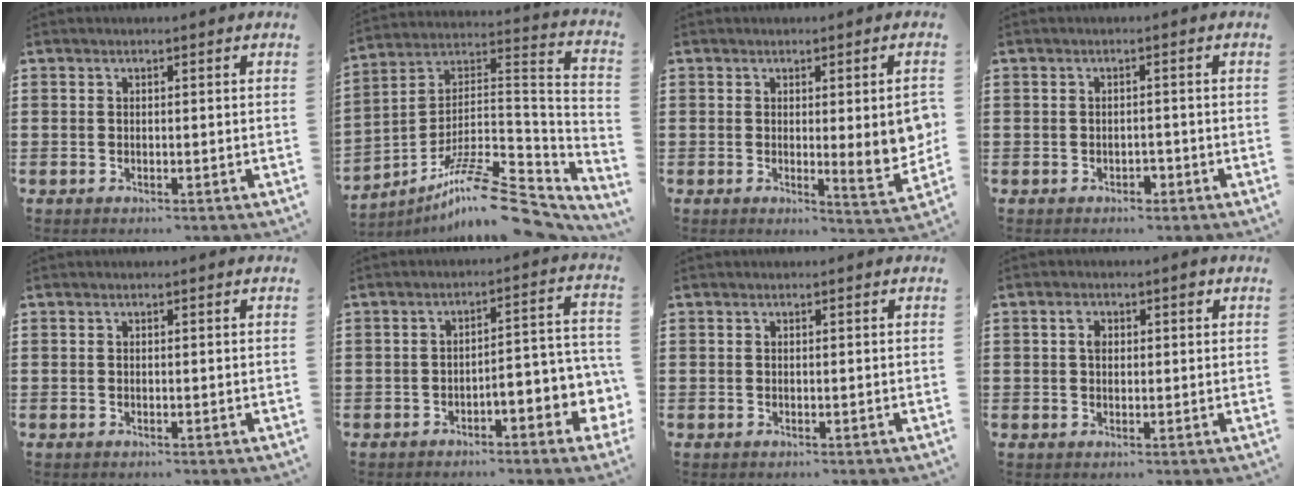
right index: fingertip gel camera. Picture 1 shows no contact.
{"total": 13.3, "force": [-10.0, 2.5, 8.4], "torque": [-0.140, 0.018, -0.183]}
{"total": 6.4, "force": [0.4, 1.3, 6.3], "torque": [-0.086, -0.016, 0.006]}
{"total": 1.2, "force": [-0.9, 0.6, 0.5], "torque": [-0.014, -0.002, -0.019]}
{"total": 0.0}
{"total": 3.9, "force": [-2.6, 1.1, 2.7], "torque": [-0.040, 0.000, -0.054]}
{"total": 0.0}
{"total": 2.6, "force": [0.7, 1.6, 1.9], "torque": [-0.033, 0.007, 0.009]}